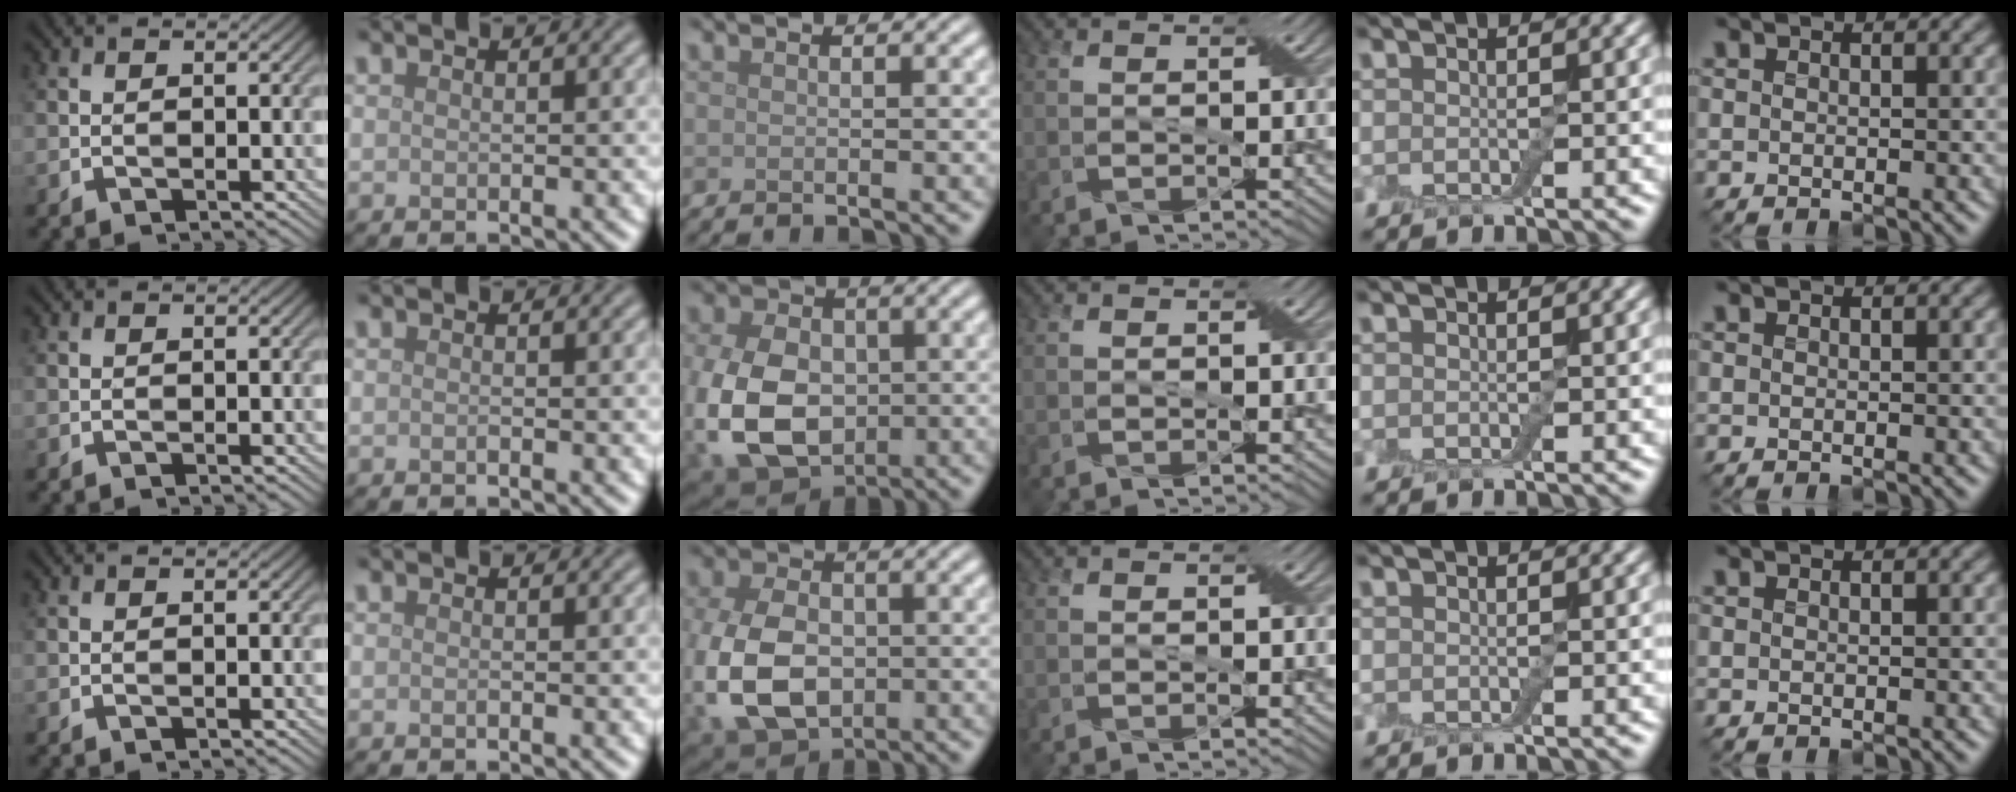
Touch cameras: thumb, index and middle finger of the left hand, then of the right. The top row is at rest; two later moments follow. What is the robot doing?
{"motion": "extract", "object": "drawer"}